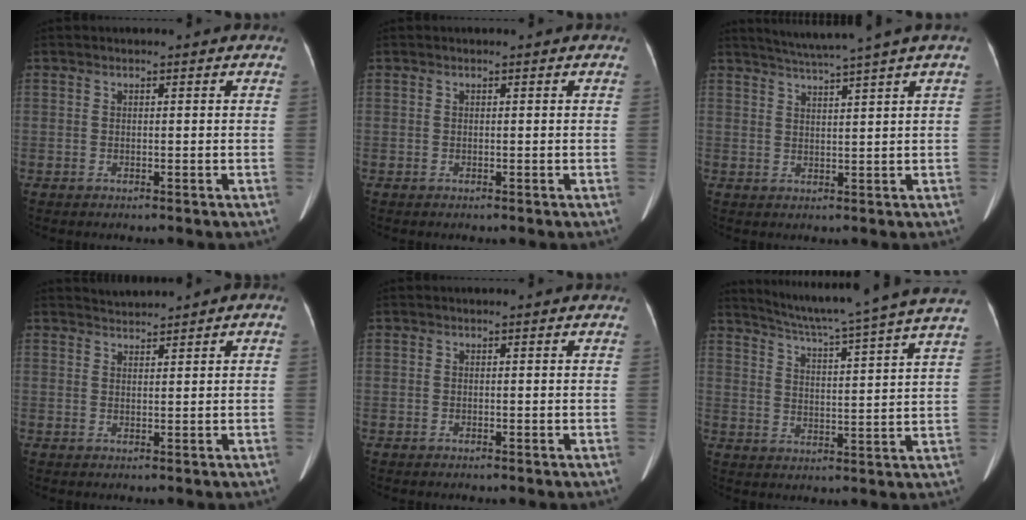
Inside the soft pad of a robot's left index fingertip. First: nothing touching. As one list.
[{"total": 0.0}, {"total": 6.3, "force": [5.2, -1.7, 3.0], "torque": [-0.051, 0.009, 0.084]}, {"total": 1.5, "force": [1.5, 0.1, 0.2], "torque": [-0.003, 0.018, 0.030]}, {"total": 0.0}, {"total": 19.4, "force": [17.0, -2.1, 9.1], "torque": [-0.155, -0.032, 0.225]}]